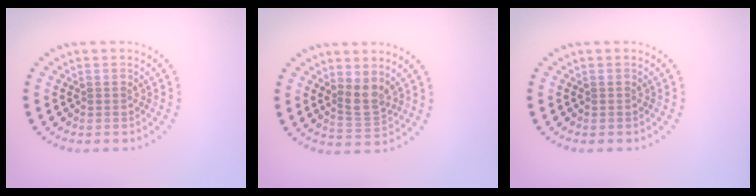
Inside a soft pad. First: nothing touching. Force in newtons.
{"total": 2.6, "press": 2.1, "slide": 1.5}
{"total": 0.0}